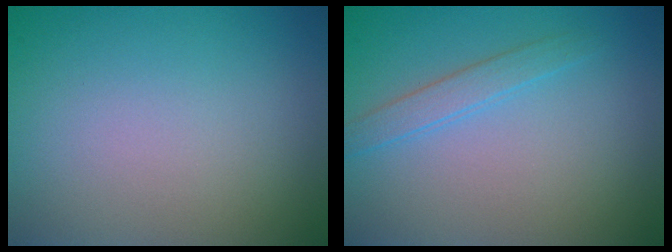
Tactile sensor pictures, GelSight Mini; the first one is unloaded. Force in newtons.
{"total": 1.7, "press": 1.7, "slide": 0.1}